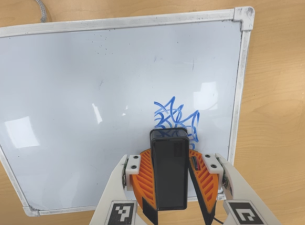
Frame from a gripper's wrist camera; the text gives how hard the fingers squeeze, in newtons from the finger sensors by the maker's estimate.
{"total": 12.5, "left": 14.1, "right": 10.8}